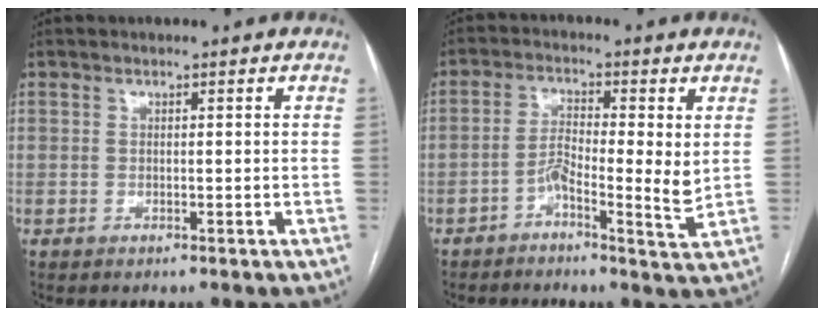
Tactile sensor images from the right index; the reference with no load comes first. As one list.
[{"total": 5.7, "force": [-0.9, 1.0, 5.6], "torque": [-0.102, 0.006, -0.023]}]